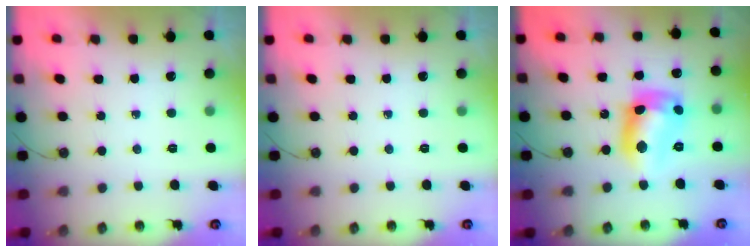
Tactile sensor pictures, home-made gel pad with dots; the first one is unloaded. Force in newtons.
{"total": 0.0}
{"total": 13.6, "press": 13.6, "slide": 0.9}